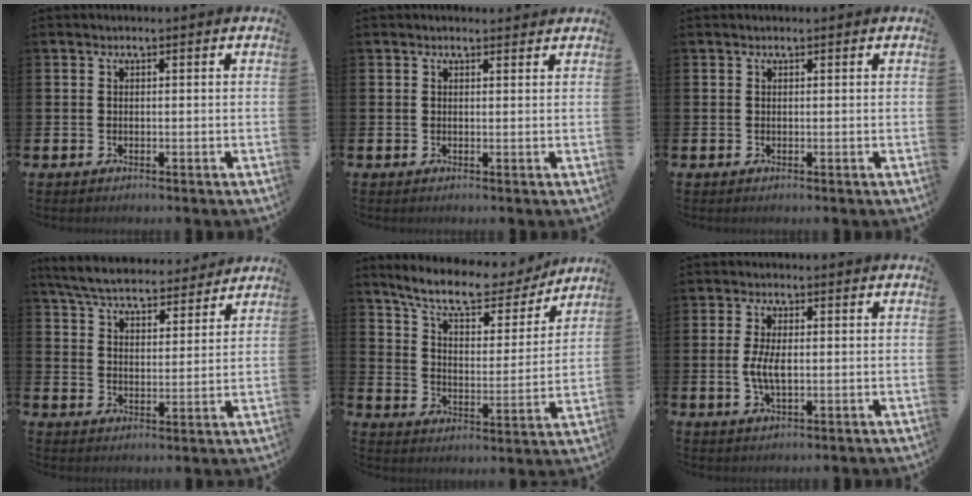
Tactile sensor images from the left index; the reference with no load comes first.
{"total": 0.9, "force": [0.9, 0.2, 0.2], "torque": [0.009, -0.002, 0.013]}
{"total": 0.0}
{"total": 6.7, "force": [6.3, 1.4, 1.5], "torque": [-0.057, -0.036, 0.112]}
{"total": 10.0, "force": [8.8, 2.5, 4.0], "torque": [-0.106, -0.052, 0.152]}
{"total": 4.1, "force": [0.0, 1.8, 3.7], "torque": [-0.072, 0.001, -0.006]}